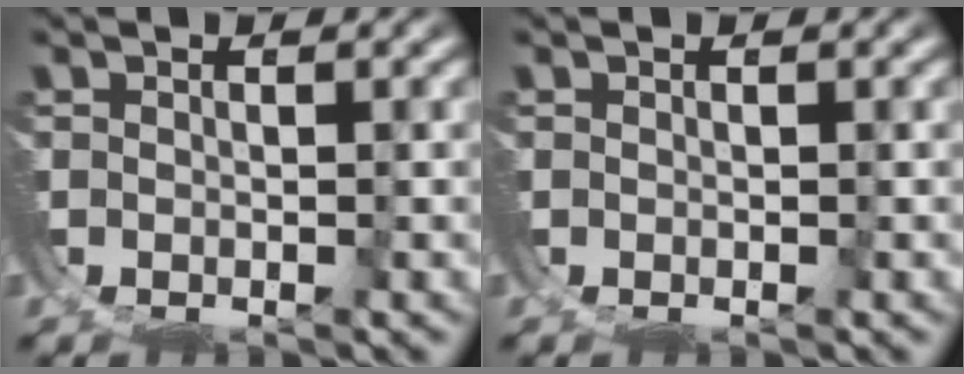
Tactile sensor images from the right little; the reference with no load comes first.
{"total": 0.0}